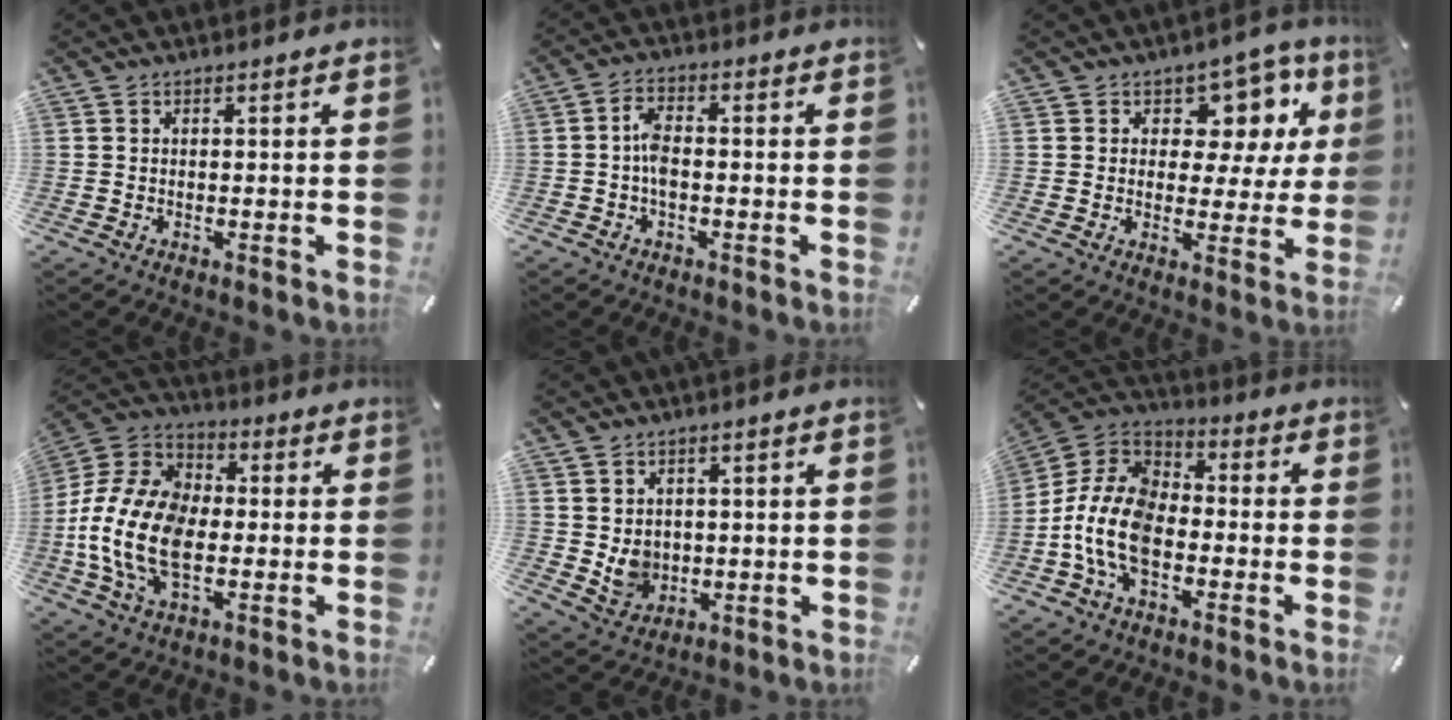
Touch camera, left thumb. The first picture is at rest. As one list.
[{"total": 4.4, "force": [-0.9, 2.3, 3.7], "torque": [-0.080, 0.004, -0.018]}, {"total": 11.5, "force": [4.9, 8.0, 6.7], "torque": [-0.082, -0.035, 0.085]}, {"total": 16.8, "force": [-3.5, 11.1, 12.2], "torque": [-0.280, 0.010, -0.066]}, {"total": 5.9, "force": [1.2, 5.6, 1.6], "torque": [-0.016, -0.009, 0.024]}, {"total": 13.0, "force": [-4.8, 8.2, 8.8], "torque": [-0.209, 0.008, -0.096]}]